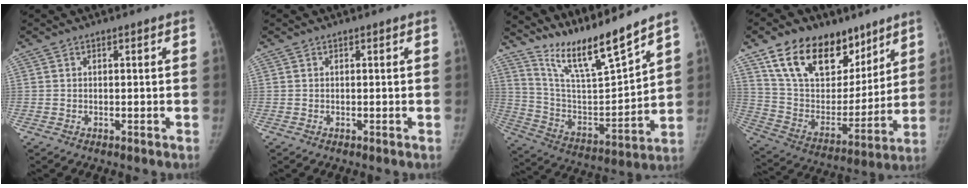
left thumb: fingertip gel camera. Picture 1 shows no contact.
{"total": 0.0}
{"total": 15.5, "force": [13.4, 0.8, 7.6], "torque": [-0.120, -0.085, 0.259]}
{"total": 23.0, "force": [14.4, 13.8, 11.5], "torque": [-0.151, -0.045, 0.256]}